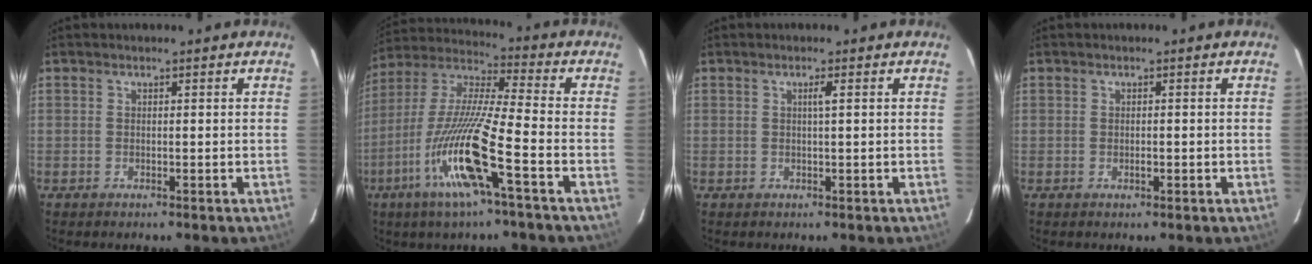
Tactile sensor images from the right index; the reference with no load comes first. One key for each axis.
{"total": 15.5, "fx": -6.5, "fy": 0.4, "fz": 14.1, "tx": -0.290, "ty": -0.012, "tz": -0.128}
{"total": 1.1, "fx": 0.3, "fy": -0.2, "fz": 1.1, "tx": -0.020, "ty": 0.002, "tz": 0.004}
{"total": 0.8, "fx": -0.2, "fy": 0.4, "fz": 0.6, "tx": -0.011, "ty": 0.000, "tz": -0.003}